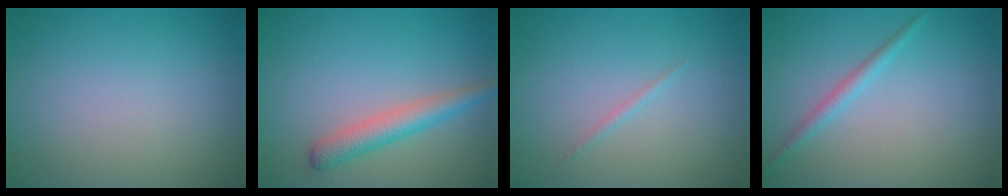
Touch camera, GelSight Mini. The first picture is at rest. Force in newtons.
{"total": 3.0, "press": 3.0, "slide": 0.2}
{"total": 0.6, "press": 0.6, "slide": 0.0}
{"total": 1.4, "press": 1.4, "slide": 0.1}